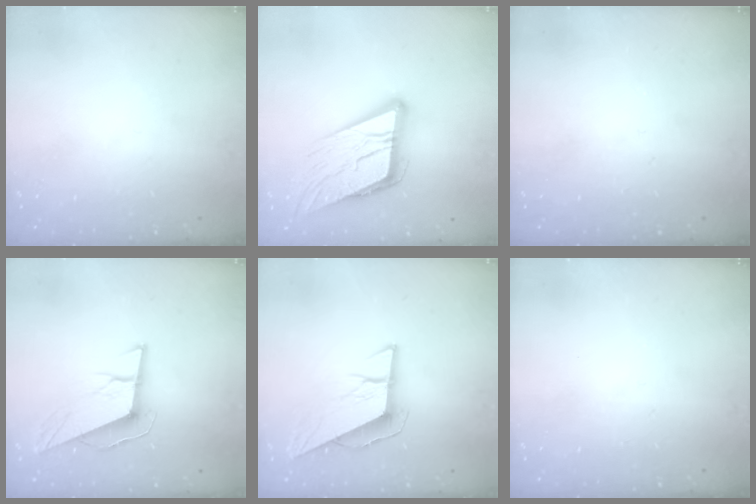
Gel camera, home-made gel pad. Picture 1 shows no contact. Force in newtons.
{"total": 17.7, "press": 17.6, "slide": 2.1}
{"total": 0.0}
{"total": 10.1, "press": 10.0, "slide": 1.6}
{"total": 8.2, "press": 8.2, "slide": 0.3}
{"total": 0.0}